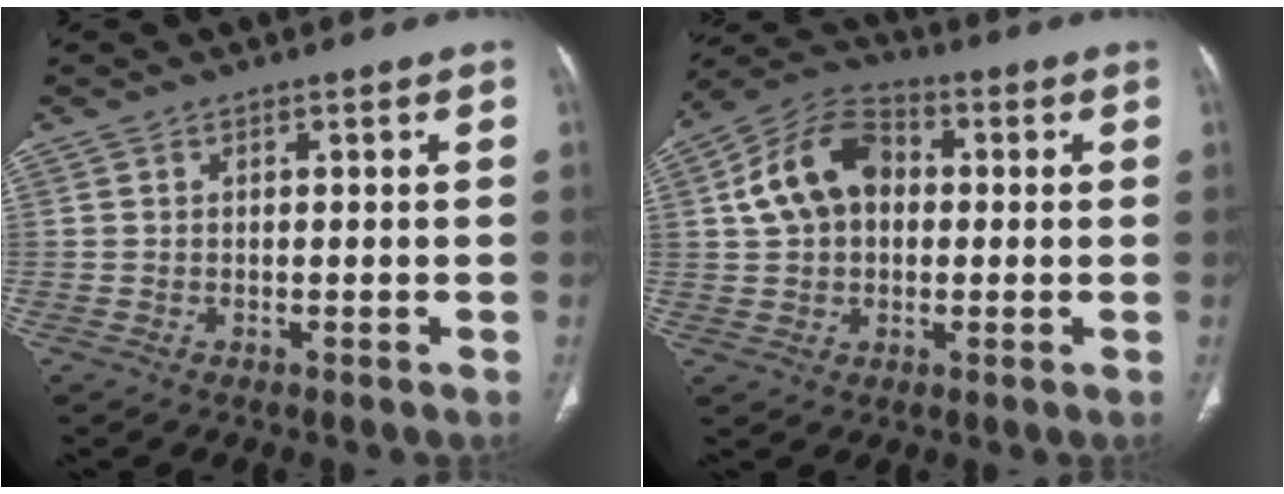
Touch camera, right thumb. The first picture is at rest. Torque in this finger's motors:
{"motor_torque": [-0.44, 0.54, 0.16, -0.15, 0.16]}